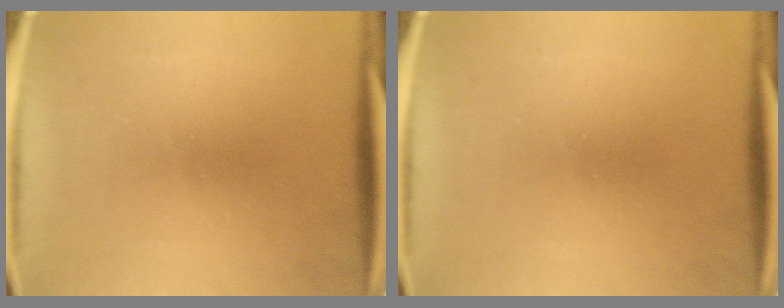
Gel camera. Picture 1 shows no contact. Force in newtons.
{"total": 0.0}